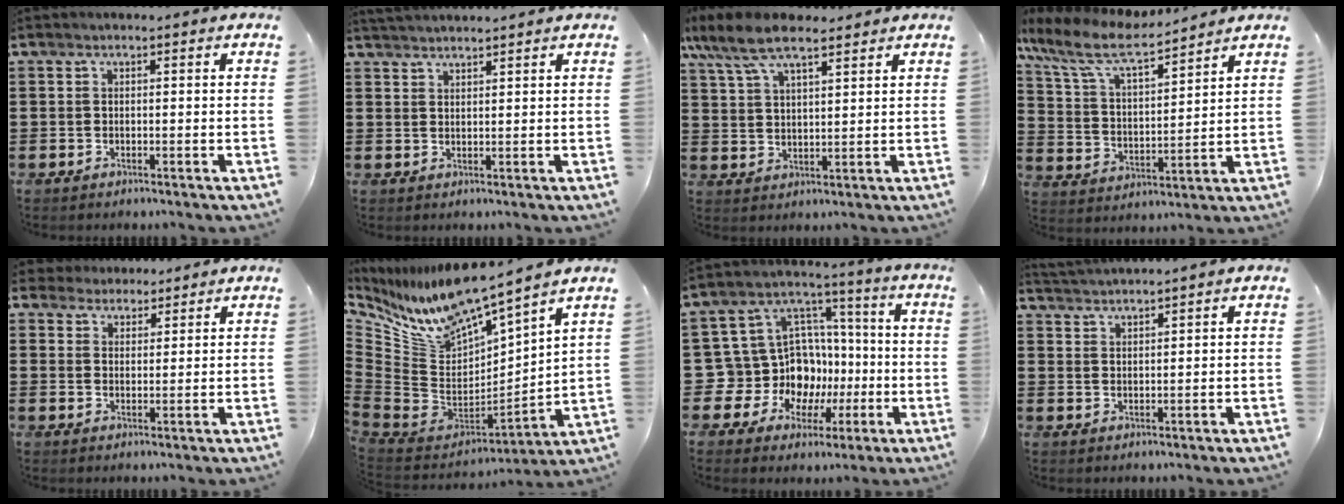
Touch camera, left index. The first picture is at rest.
{"total": 2.0, "force": [2.0, -0.2, 0.1], "torque": [-0.006, 0.001, 0.039]}
{"total": 9.2, "force": [6.9, 2.9, 5.3], "torque": [-0.121, -0.008, 0.127]}
{"total": 8.8, "force": [7.3, 2.0, 4.6], "torque": [-0.118, -0.031, 0.125]}
{"total": 3.1, "force": [2.8, 1.4, -0.3], "torque": [-0.006, 0.005, 0.052]}
{"total": 10.9, "force": [9.8, 1.8, 4.4], "torque": [-0.147, -0.090, 0.167]}
{"total": 12.2, "force": [-2.3, 11.4, 3.7], "torque": [-0.106, -0.012, -0.019]}
{"total": 2.1, "force": [2.1, -0.5, -0.2], "torque": [-0.002, -0.002, 0.041]}